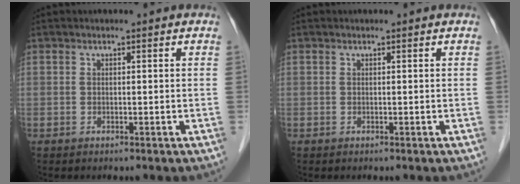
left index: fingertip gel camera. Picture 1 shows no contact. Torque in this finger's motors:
{"motor_torque": [0.00, 0.00, 0.00, 0.00]}